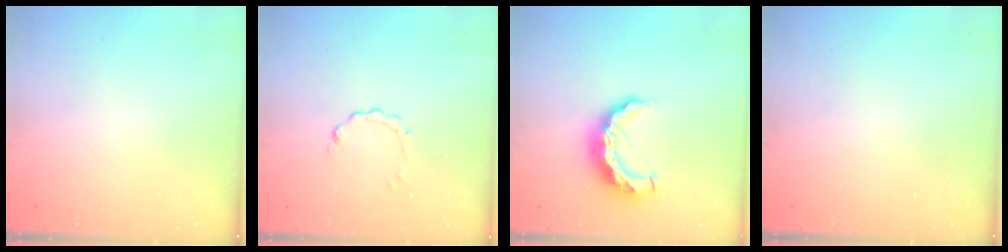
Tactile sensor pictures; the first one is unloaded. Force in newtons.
{"total": 0.8, "press": 0.8, "slide": 0.1}
{"total": 9.7, "press": 9.7, "slide": 0.6}
{"total": 0.0}